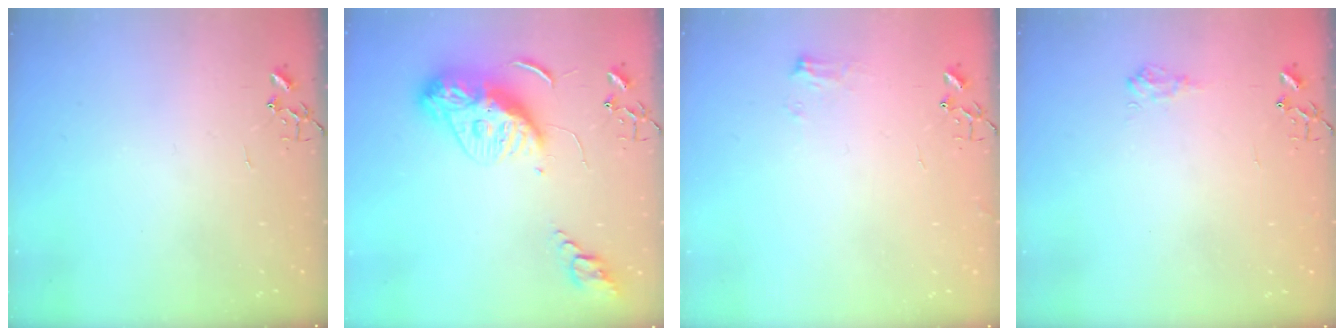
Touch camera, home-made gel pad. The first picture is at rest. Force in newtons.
{"total": 12.9, "press": 12.9, "slide": 1.2}
{"total": 6.8, "press": 6.8, "slide": 0.8}
{"total": 6.8, "press": 6.8, "slide": 0.8}